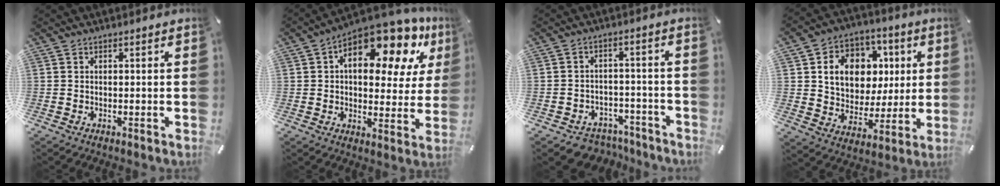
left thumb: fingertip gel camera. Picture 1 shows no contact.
{"total": 18.8, "force": [10.6, 9.1, 12.6], "torque": [-0.183, -0.071, 0.174]}
{"total": 4.5, "force": [-2.8, 3.4, 0.9], "torque": [-0.014, 0.017, -0.050]}
{"total": 13.8, "force": [3.2, 11.7, 6.7], "torque": [-0.113, -0.001, 0.068]}